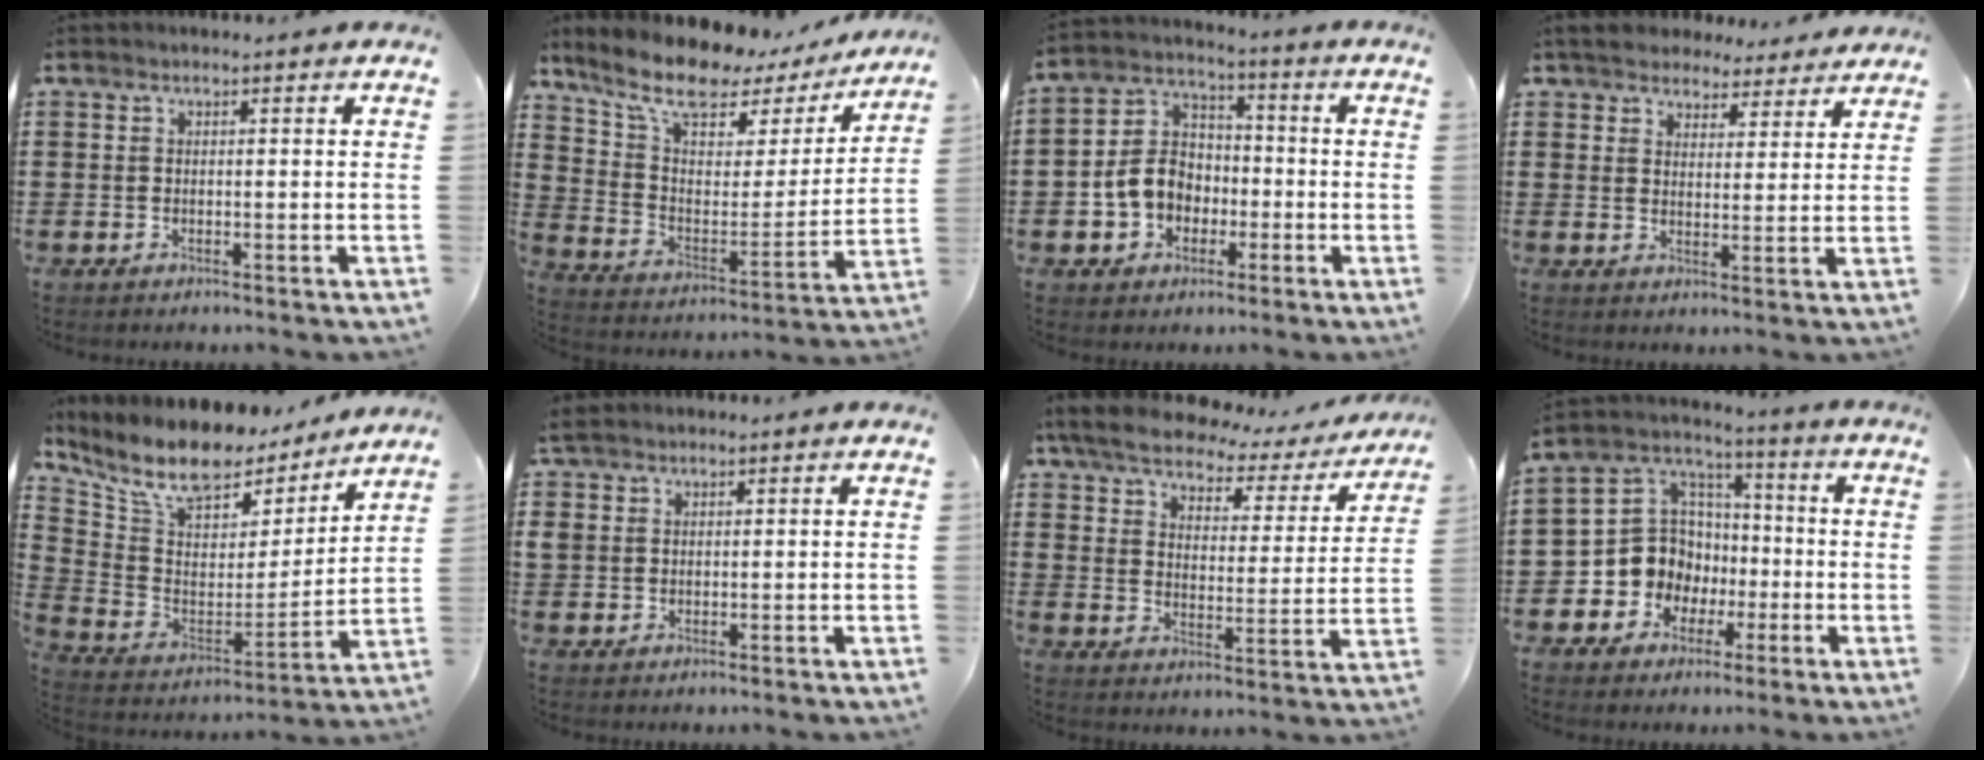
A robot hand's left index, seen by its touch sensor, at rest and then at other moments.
{"total": 10.2, "force": [8.2, 3.4, 5.1], "torque": [-0.122, -0.053, 0.139]}
{"total": 7.7, "force": [-2.0, 6.5, 3.7], "torque": [-0.105, 0.017, -0.043]}
{"total": 5.0, "force": [4.7, 1.4, 0.8], "torque": [-0.036, -0.014, 0.086]}
{"total": 10.0, "force": [8.1, 4.2, 4.3], "torque": [-0.110, -0.053, 0.140]}
{"total": 3.1, "force": [2.0, 2.4, 0.6], "torque": [-0.026, 0.013, 0.037]}
{"total": 5.4, "force": [4.7, 1.6, 2.2], "torque": [-0.067, -0.024, 0.077]}
{"total": 10.1, "force": [-2.0, 9.6, 2.7], "torque": [-0.106, 0.004, -0.035]}